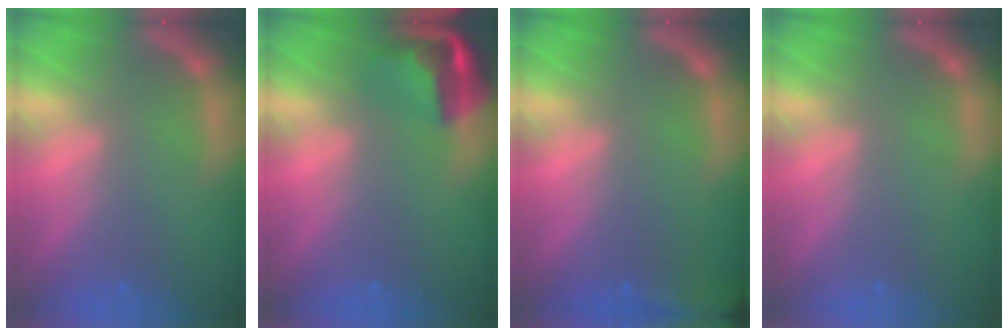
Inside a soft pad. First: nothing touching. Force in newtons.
{"total": 5.5}
{"total": 8.0}
{"total": 0.0}